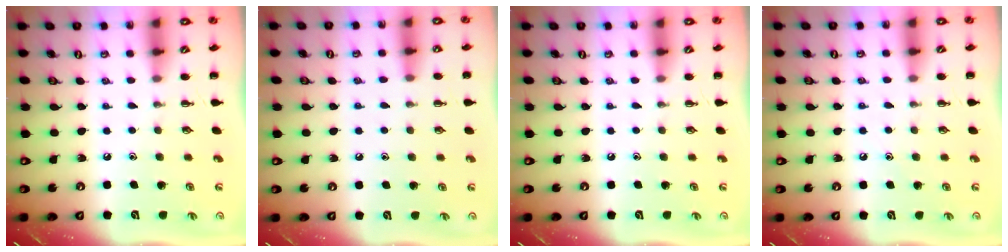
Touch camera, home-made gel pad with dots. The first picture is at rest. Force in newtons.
{"total": 5.6, "press": 5.3, "slide": 1.7}
{"total": 0.0}
{"total": 6.6, "press": 6.3, "slide": 2.0}